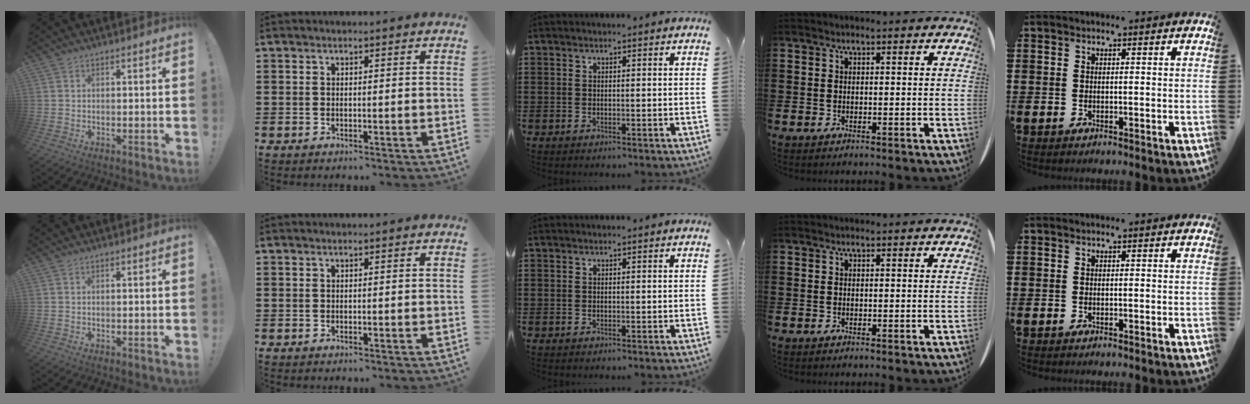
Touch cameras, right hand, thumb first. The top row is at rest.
{}